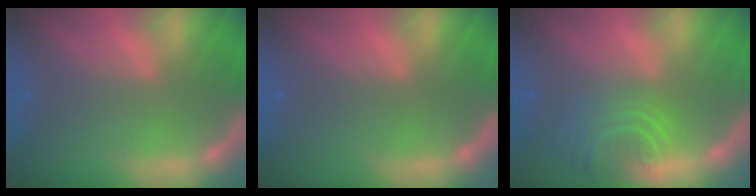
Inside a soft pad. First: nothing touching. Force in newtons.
{"total": 0.0}
{"total": 5.5}